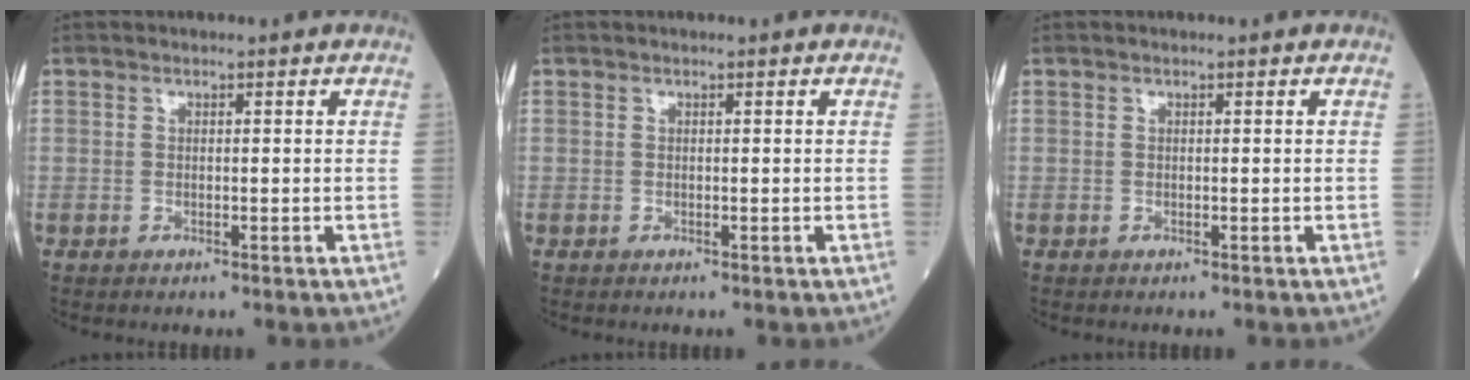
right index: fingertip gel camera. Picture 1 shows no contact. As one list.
[{"total": 0.0}, {"total": 0.0}]